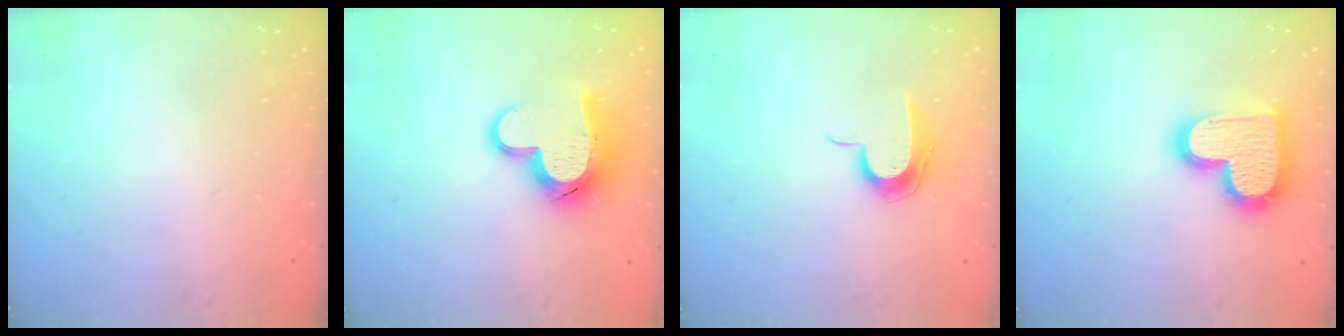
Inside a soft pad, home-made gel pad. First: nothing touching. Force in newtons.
{"total": 14.9, "press": 14.9, "slide": 0.9}
{"total": 8.8, "press": 8.8, "slide": 0.8}
{"total": 18.7, "press": 18.6, "slide": 1.4}